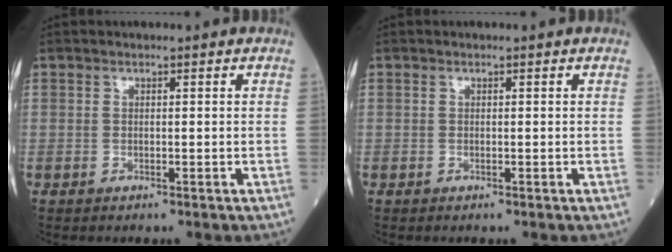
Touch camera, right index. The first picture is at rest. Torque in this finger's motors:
{"motor_torque": [-0.09, -0.05, 0.02, -0.02]}